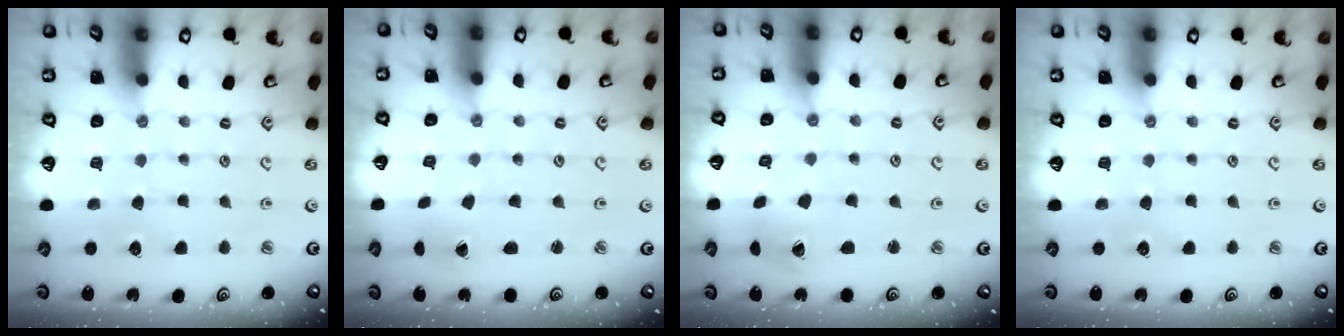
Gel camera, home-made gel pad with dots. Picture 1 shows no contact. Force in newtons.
{"total": 1.1, "press": 1.1, "slide": 0.0}
{"total": 3.2, "press": 3.2, "slide": 0.4}
{"total": 0.0}